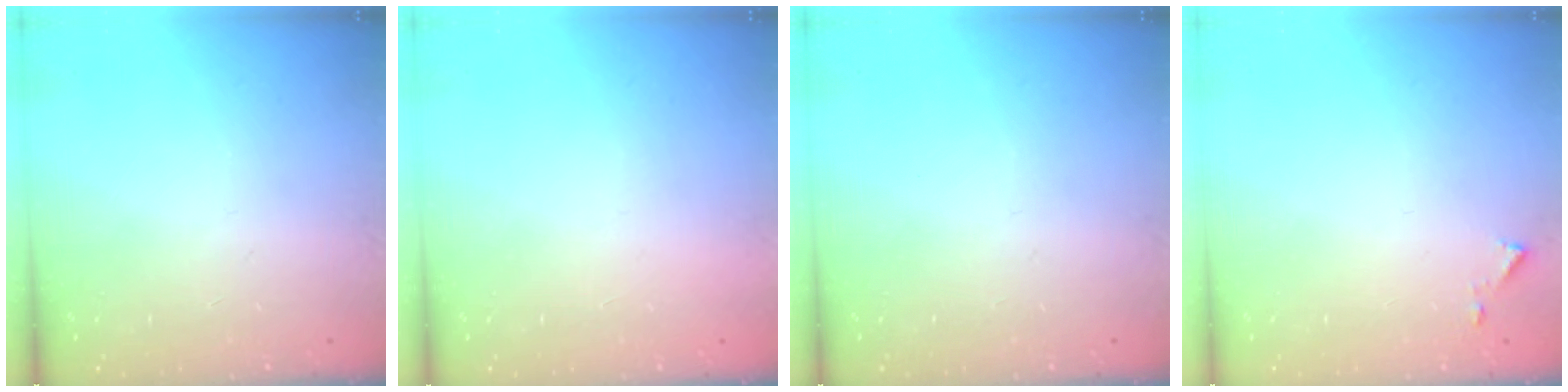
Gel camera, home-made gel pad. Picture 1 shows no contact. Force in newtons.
{"total": 1.5, "press": 1.5, "slide": 0.1}
{"total": 0.0}
{"total": 5.3, "press": 5.2, "slide": 0.5}